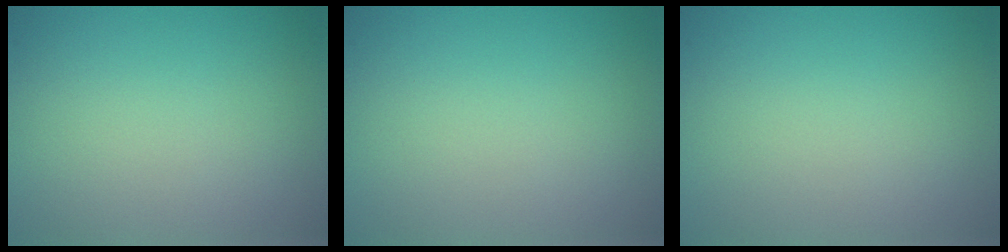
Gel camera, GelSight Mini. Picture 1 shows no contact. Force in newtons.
{"total": 0.0}
{"total": 0.0}